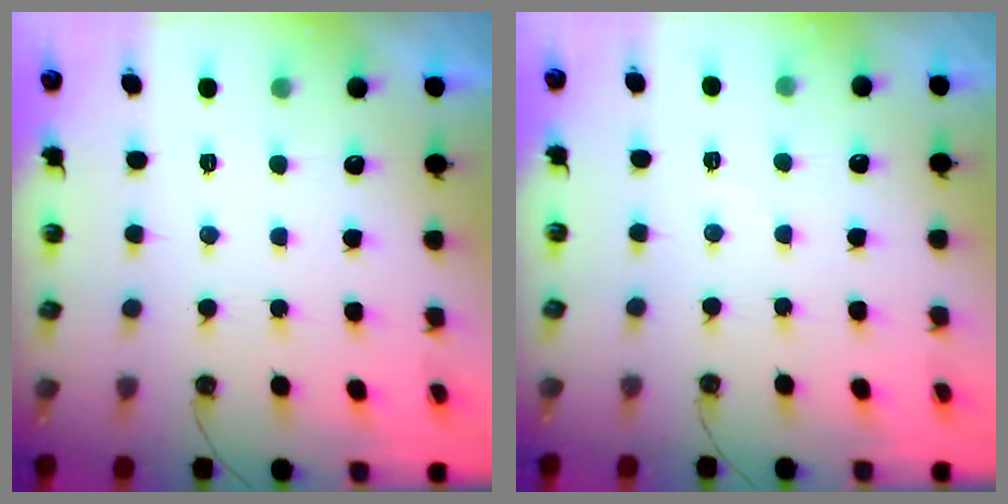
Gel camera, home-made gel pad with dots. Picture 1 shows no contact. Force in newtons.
{"total": 2.4, "press": 2.4, "slide": 0.4}